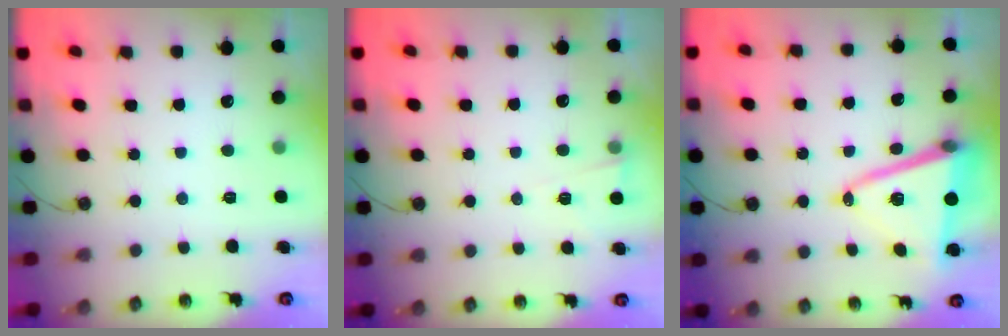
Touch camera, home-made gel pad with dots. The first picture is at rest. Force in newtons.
{"total": 3.0, "press": 2.8, "slide": 1.1}
{"total": 13.1, "press": 12.8, "slide": 2.8}